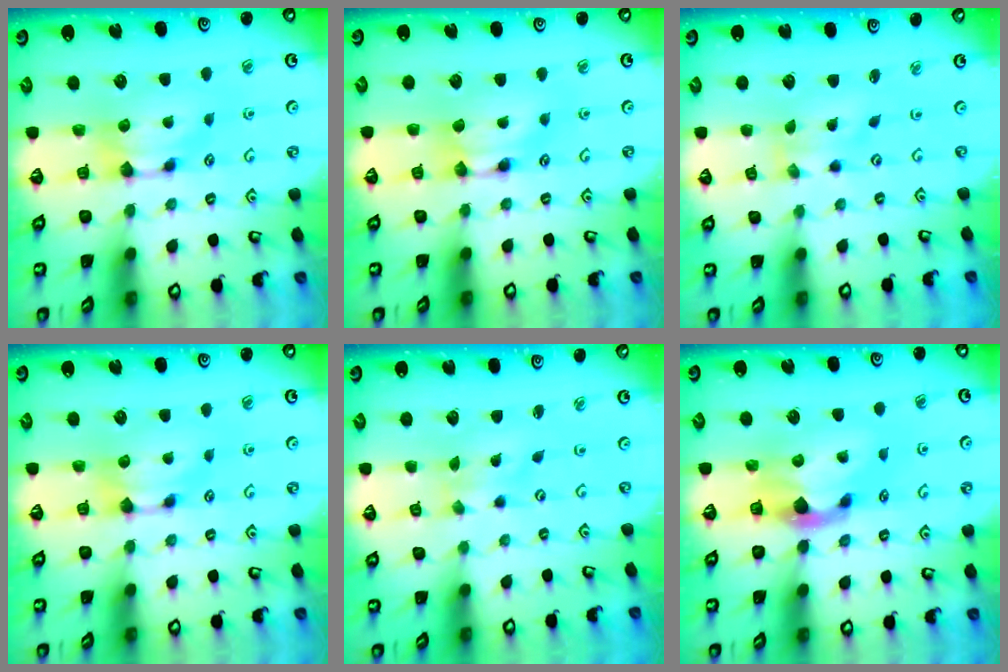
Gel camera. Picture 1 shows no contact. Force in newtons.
{"total": 1.6, "press": 1.6, "slide": 0.1}
{"total": 2.2, "press": 2.0, "slide": 1.0}
{"total": 0.0}
{"total": 3.7, "press": 3.6, "slide": 0.8}
{"total": 2.9, "press": 2.6, "slide": 1.3}